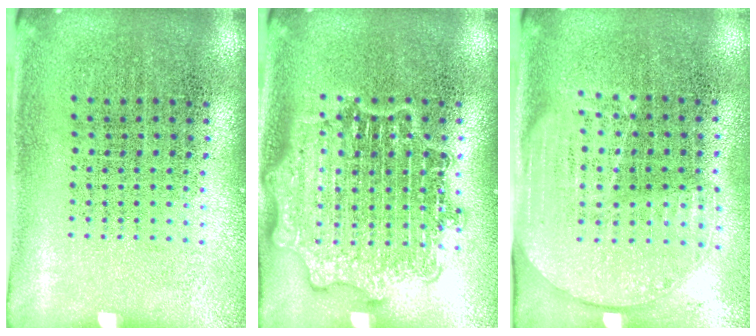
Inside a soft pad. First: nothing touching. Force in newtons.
{"total": 2.8, "press": 2.8, "slide": 0.4}
{"total": 1.6, "press": 1.4, "slide": 0.8}